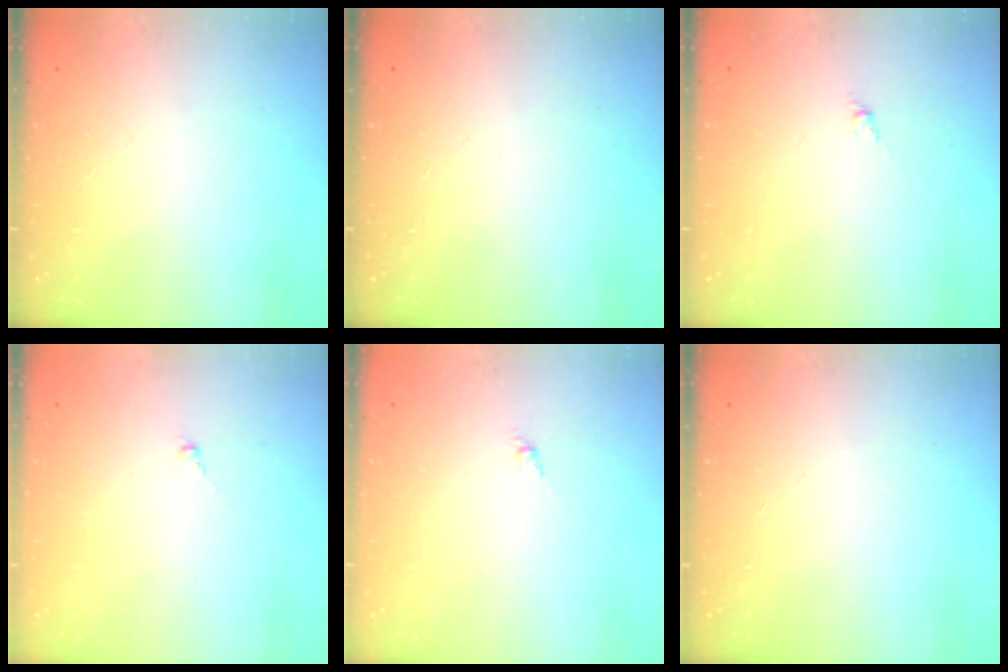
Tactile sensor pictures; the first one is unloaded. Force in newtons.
{"total": 0.0}
{"total": 0.0}
{"total": 0.0}
{"total": 0.0}
{"total": 0.0}